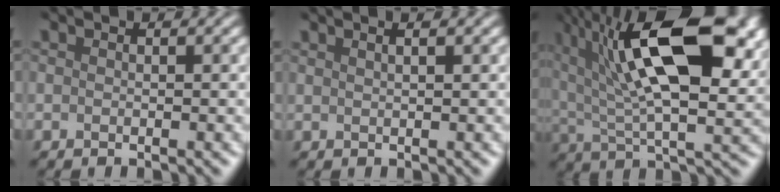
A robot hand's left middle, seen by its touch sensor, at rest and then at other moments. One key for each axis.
{"total": 2.3, "fx": 1.6, "fy": 1.1, "fz": 1.3, "tx": 0.008, "ty": 0.010, "tz": -0.002}
{"total": 13.7, "fx": 5.6, "fy": 6.0, "fz": 10.9, "tx": -0.207, "ty": 0.005, "tz": 0.095}